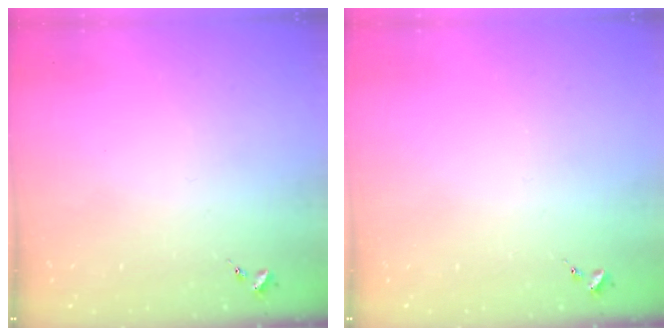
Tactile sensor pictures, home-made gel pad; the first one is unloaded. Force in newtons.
{"total": 0.0}